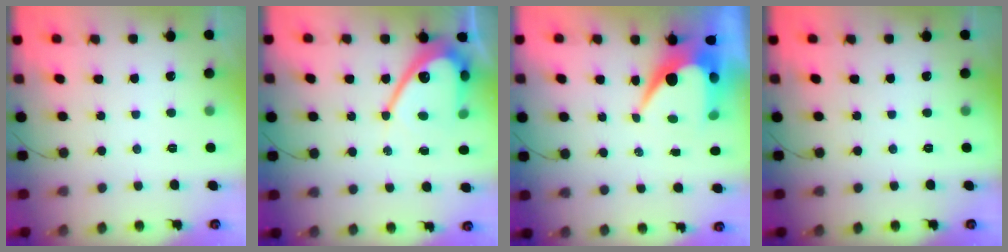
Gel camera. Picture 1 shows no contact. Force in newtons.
{"total": 12.9, "press": 12.9, "slide": 1.0}
{"total": 10.2, "press": 10.1, "slide": 0.9}
{"total": 0.0}